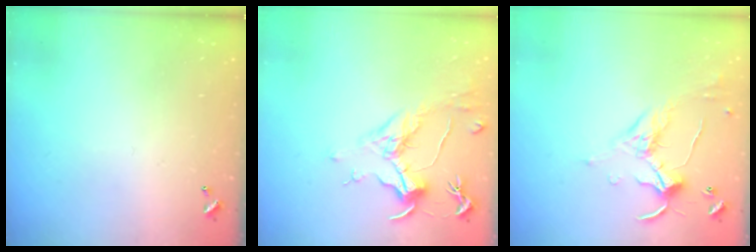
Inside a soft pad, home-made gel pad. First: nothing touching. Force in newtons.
{"total": 1.6, "press": 1.3, "slide": 0.9}
{"total": 1.2, "press": 0.8, "slide": 0.8}